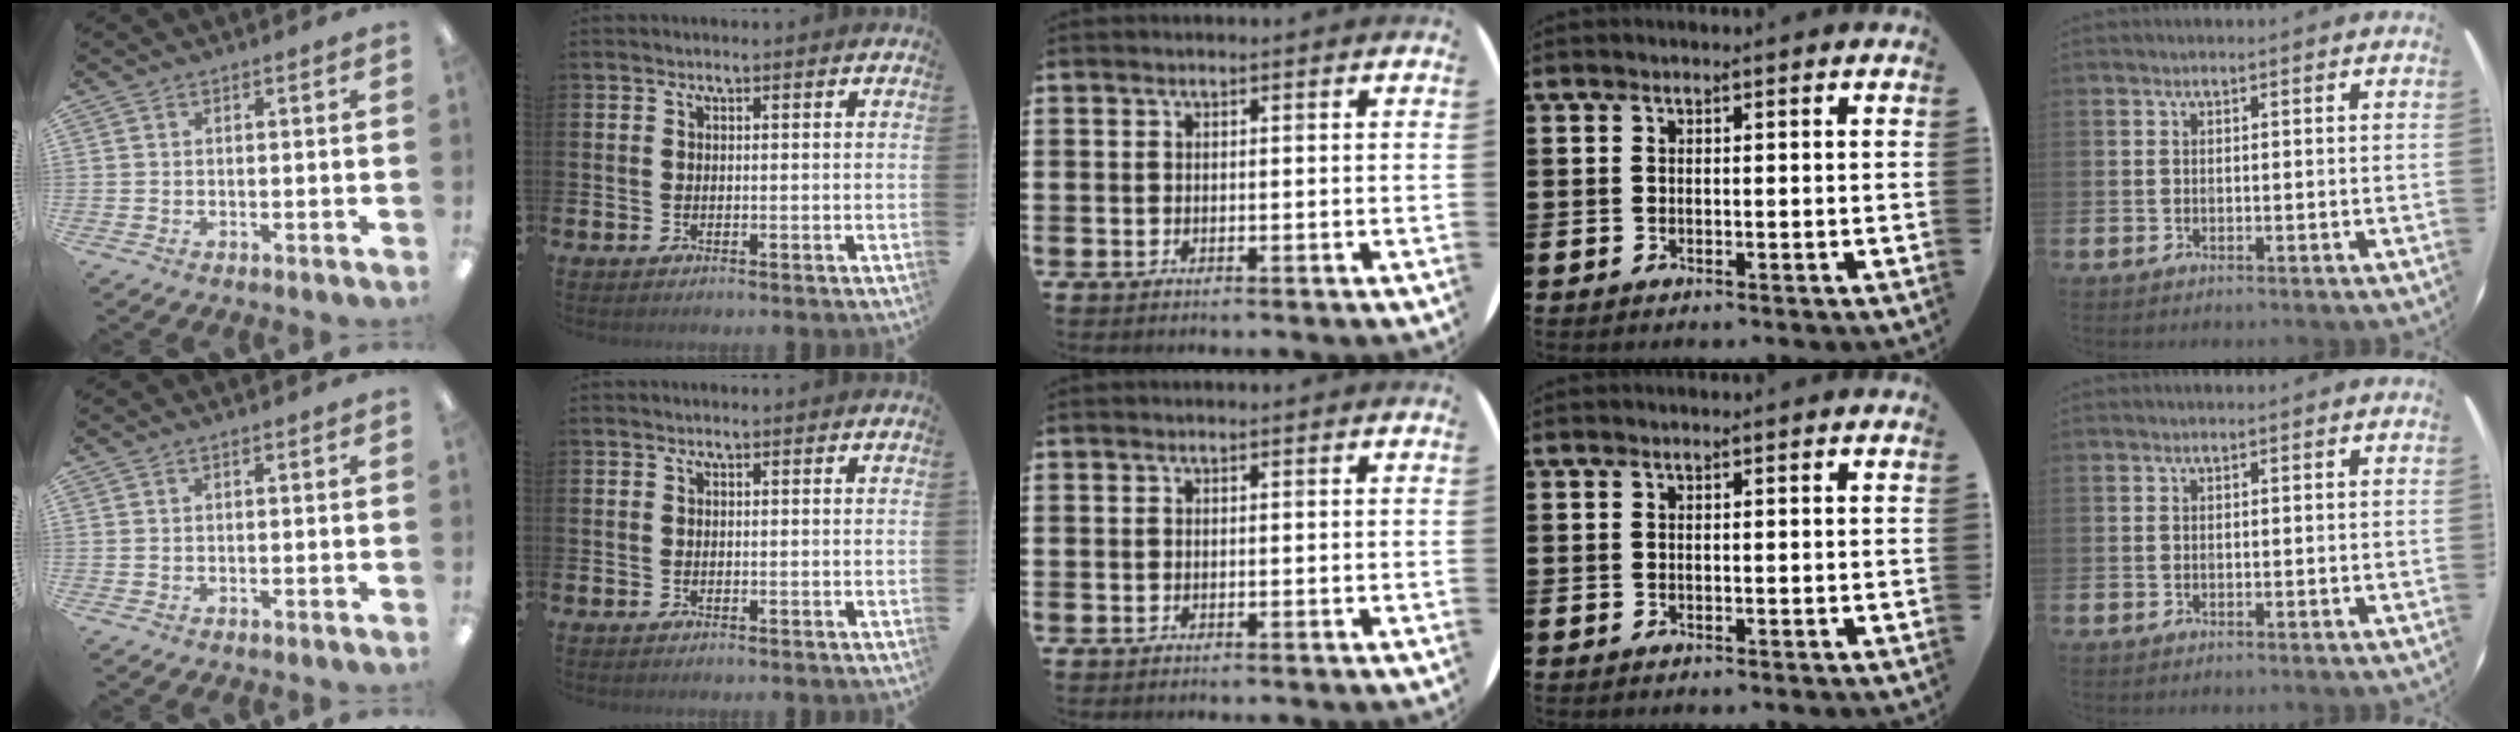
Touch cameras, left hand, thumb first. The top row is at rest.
{}